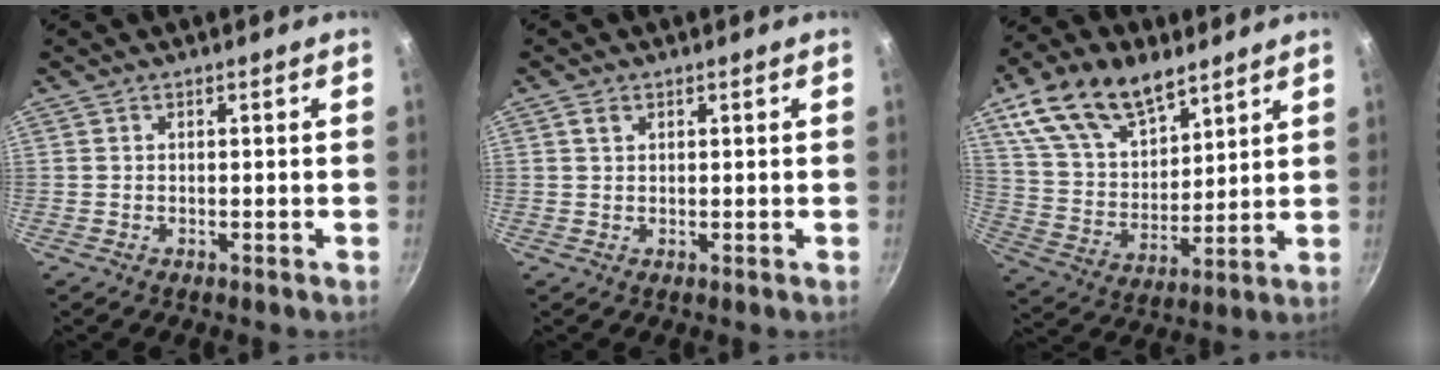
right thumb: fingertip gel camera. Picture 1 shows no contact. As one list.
[{"total": 1.4, "force": [0.8, 0.9, 0.8], "torque": [-0.011, 0.000, 0.012]}, {"total": 18.5, "force": [11.1, 10.2, 10.8], "torque": [-0.166, -0.040, 0.209]}]